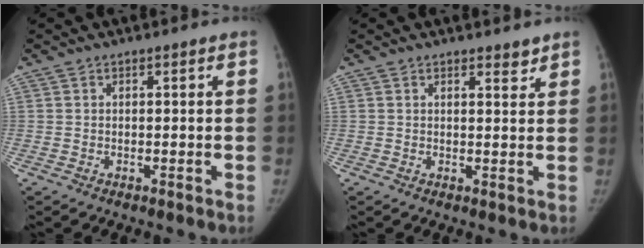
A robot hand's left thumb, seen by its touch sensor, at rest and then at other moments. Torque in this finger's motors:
{"motor_torque": [0.24, -0.11, 0.52, -0.61, 0.04]}